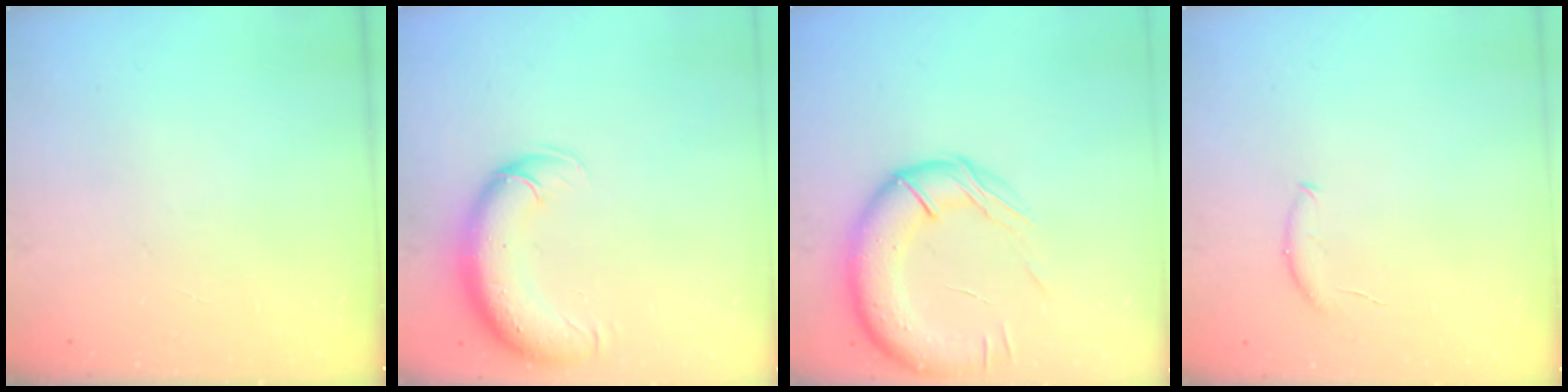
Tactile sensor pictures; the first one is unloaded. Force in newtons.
{"total": 11.0, "press": 10.6, "slide": 2.8}
{"total": 17.3, "press": 16.9, "slide": 3.5}
{"total": 5.3, "press": 5.2, "slide": 0.6}